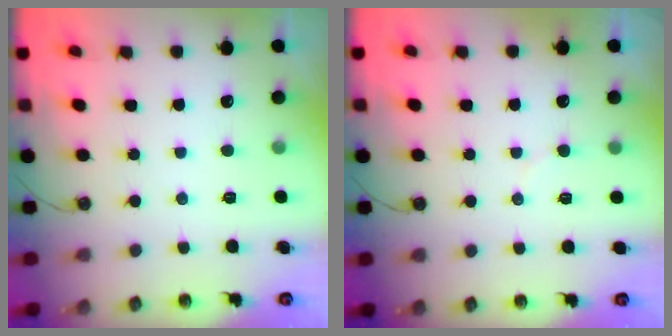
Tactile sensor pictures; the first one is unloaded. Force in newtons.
{"total": 4.4, "press": 4.2, "slide": 1.2}